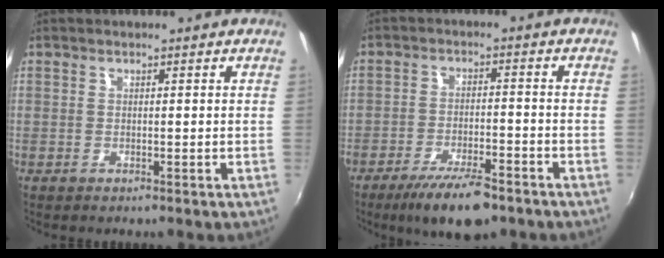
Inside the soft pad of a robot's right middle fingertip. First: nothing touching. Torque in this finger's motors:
{"motor_torque": [0.28, -0.29, 0.21, 0.05]}